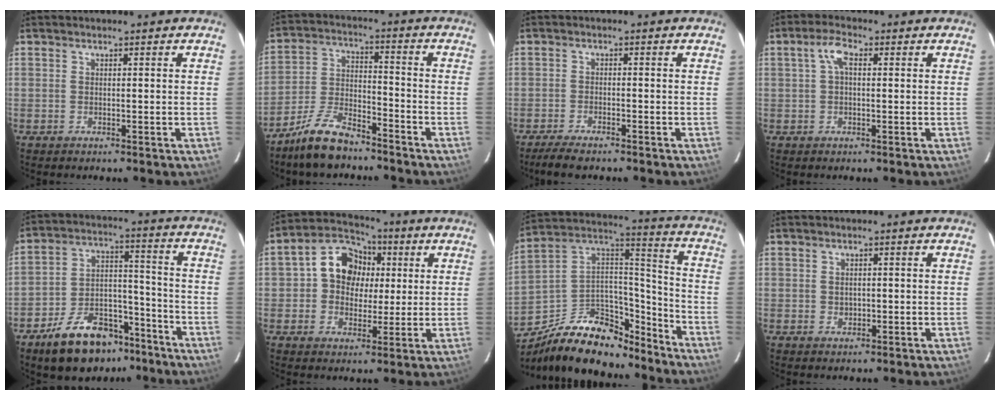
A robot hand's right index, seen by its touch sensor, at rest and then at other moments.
{"total": 10.8, "force": [-8.8, 3.5, 5.3], "torque": [-0.121, 0.006, -0.167]}
{"total": 4.8, "force": [-4.1, 0.9, 2.3], "torque": [-0.064, -0.015, -0.075]}
{"total": 3.2, "force": [0.9, 1.3, 2.8], "torque": [-0.056, 0.011, 0.017]}
{"total": 16.7, "force": [-11.6, 8.8, 8.1], "torque": [-0.158, 0.029, -0.173]}
{"total": 9.6, "force": [1.3, 8.4, 4.4], "torque": [-0.094, 0.031, 0.018]}
{"total": 22.6, "force": [-16.1, 11.2, 11.2], "torque": [-0.227, 0.047, -0.248]}
{"total": 1.5, "force": [0.0, 1.3, 0.6], "torque": [-0.007, 0.001, 0.003]}